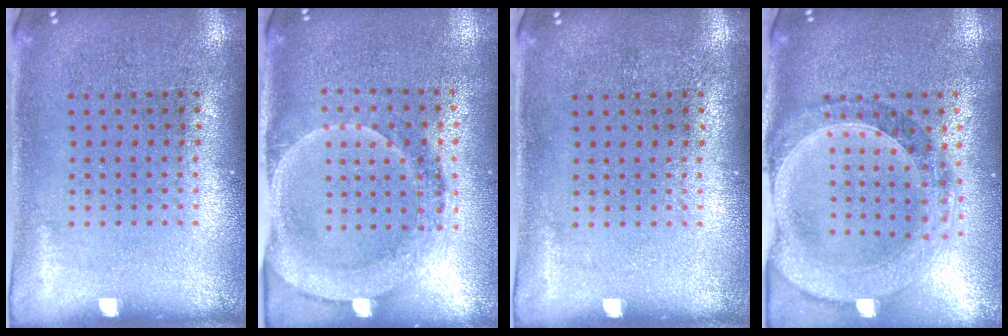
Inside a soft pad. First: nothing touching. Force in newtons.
{"total": 1.8, "press": 1.6, "slide": 0.7}
{"total": 0.0}
{"total": 1.5, "press": 1.5, "slide": 0.3}